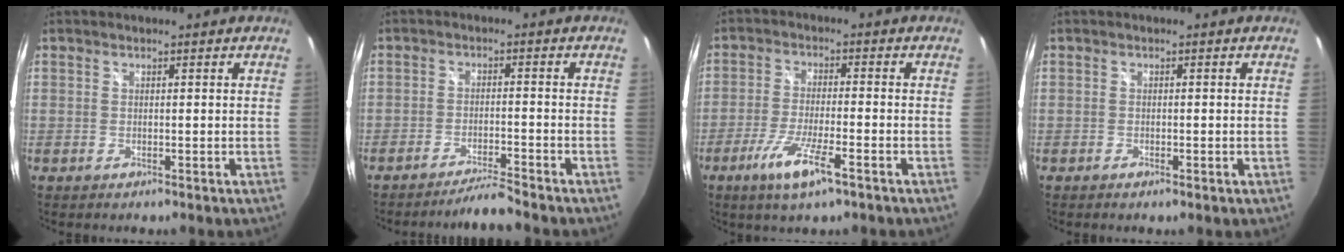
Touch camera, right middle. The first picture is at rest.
{"total": 4.7, "force": [-4.4, -0.8, 1.2], "torque": [-0.042, -0.003, -0.079]}
{"total": 9.8, "force": [-5.7, 1.2, 7.9], "torque": [-0.170, -0.019, -0.106]}
{"total": 0.9, "force": [-0.5, 0.2, 0.7], "torque": [-0.009, 0.000, -0.009]}